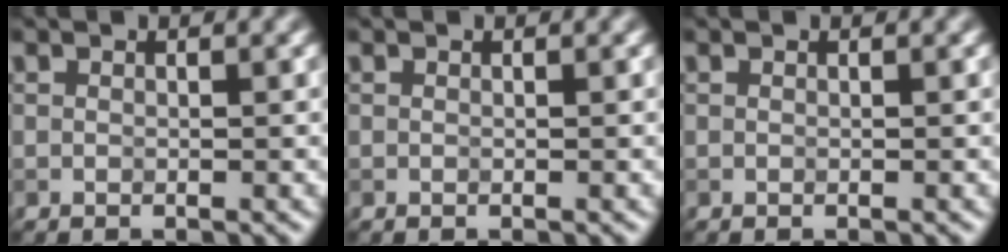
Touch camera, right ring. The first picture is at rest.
{"total": 0.0}
{"total": 0.0}